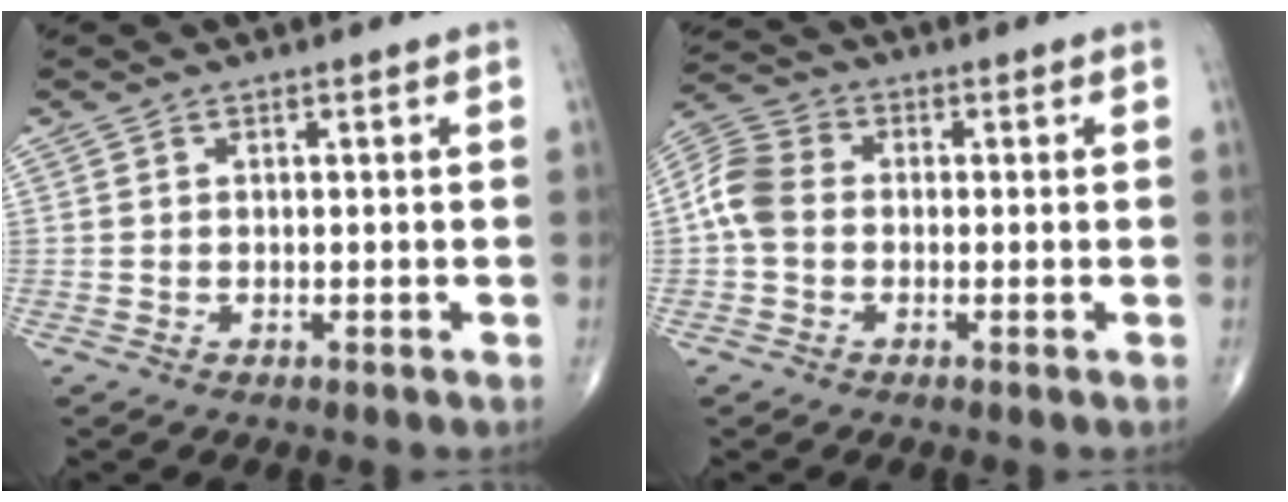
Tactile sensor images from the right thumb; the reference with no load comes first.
{"total": 7.2, "force": [-0.7, 5.5, 4.6], "torque": [-0.086, 0.020, -0.030]}